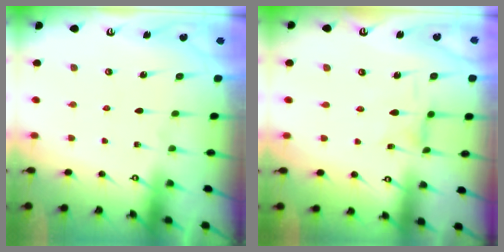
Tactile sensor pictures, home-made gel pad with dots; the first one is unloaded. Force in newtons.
{"total": 1.4, "press": 1.4, "slide": 0.3}